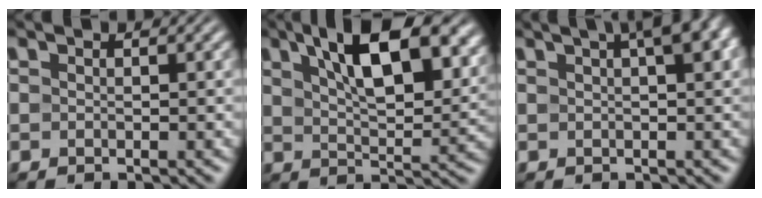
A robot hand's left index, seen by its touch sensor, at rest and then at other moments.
{"total": 11.8, "force": [5.9, 4.8, 9.0], "torque": [-0.128, 0.012, 0.091]}
{"total": 5.2, "force": [2.4, 1.5, 4.4], "torque": [-0.042, 0.024, 0.027]}